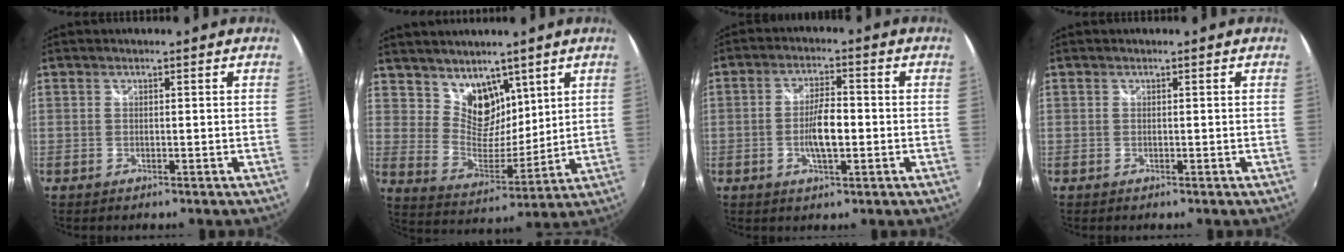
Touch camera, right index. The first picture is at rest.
{"total": 10.1, "force": [6.9, 6.4, 3.7], "torque": [-0.055, -0.005, 0.137]}
{"total": 6.3, "force": [-1.2, 1.9, 5.9], "torque": [-0.111, 0.005, -0.019]}
{"total": 0.0}